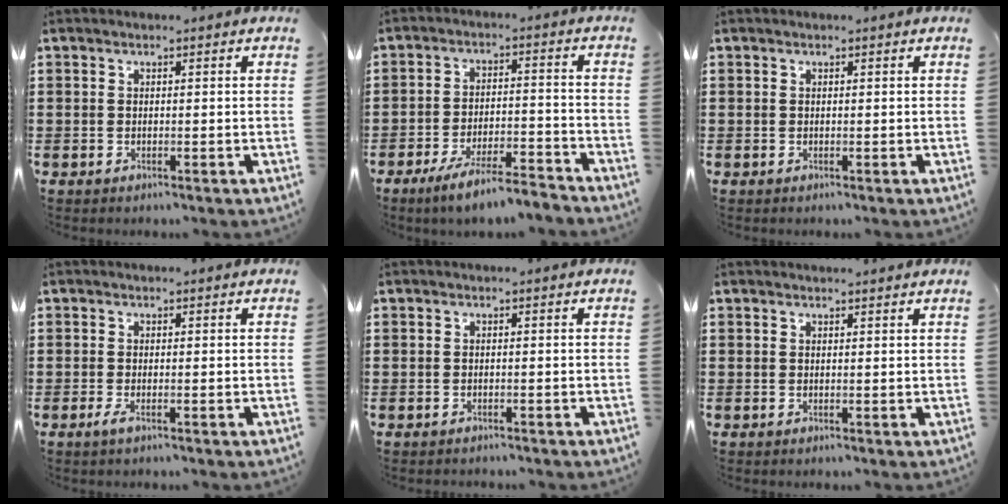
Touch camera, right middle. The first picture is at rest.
{"total": 6.0, "force": [-5.4, 0.1, 2.8], "torque": [-0.056, -0.008, -0.103]}
{"total": 0.0}
{"total": 1.1, "force": [-0.4, 0.1, 1.0], "torque": [-0.025, -0.005, -0.010]}
{"total": 0.6, "force": [-0.6, 0.1, -0.1], "torque": [0.002, 0.002, -0.013]}
{"total": 0.6, "force": [0.6, 0.0, 0.1], "torque": [0.004, -0.005, 0.011]}